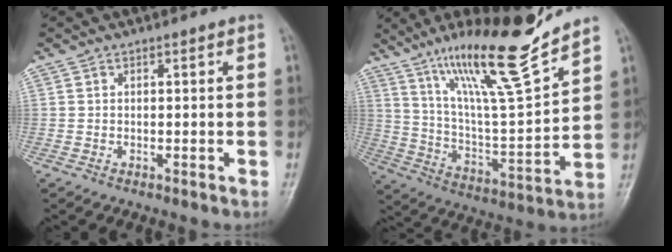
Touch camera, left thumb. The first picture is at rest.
{"total": 20.1, "force": [14.8, 2.0, 13.4], "torque": [-0.200, -0.083, 0.262]}